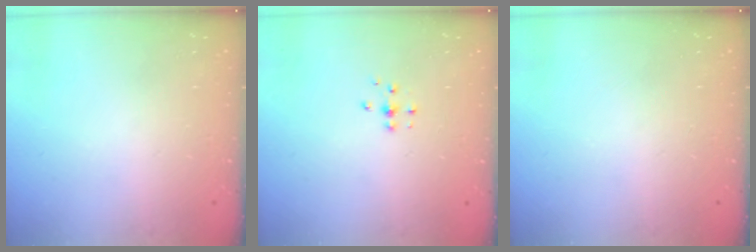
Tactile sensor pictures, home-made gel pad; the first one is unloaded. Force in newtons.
{"total": 3.8, "press": 3.7, "slide": 0.8}
{"total": 0.0}